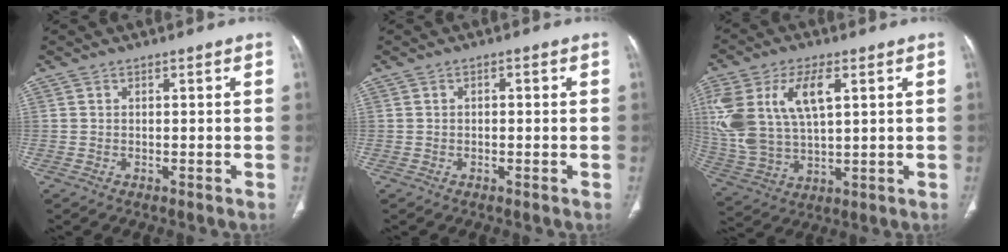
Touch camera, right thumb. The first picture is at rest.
{"total": 0.8, "force": [0.0, 0.5, 0.6], "torque": [-0.009, 0.004, -0.002]}
{"total": 18.2, "force": [5.5, 9.5, 14.5], "torque": [-0.316, -0.002, 0.112]}